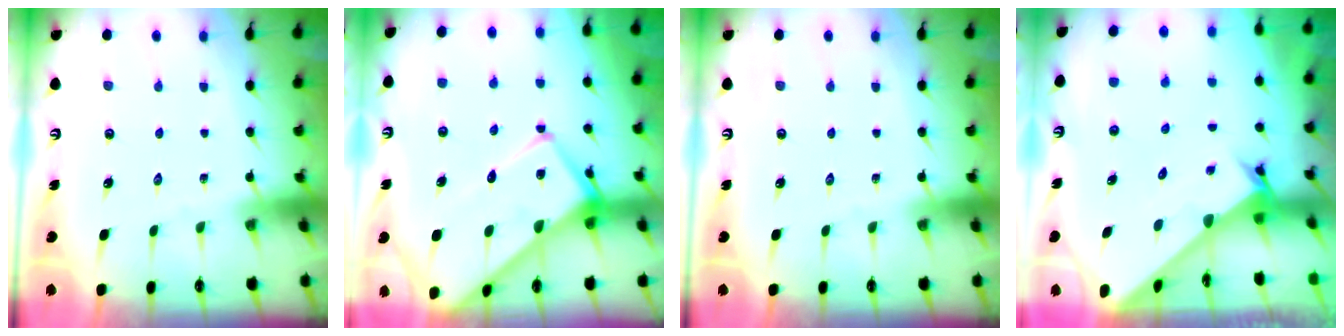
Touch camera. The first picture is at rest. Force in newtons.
{"total": 15.2, "press": 15.2, "slide": 1.6}
{"total": 0.0}
{"total": 2.8, "press": 2.8, "slide": 0.3}